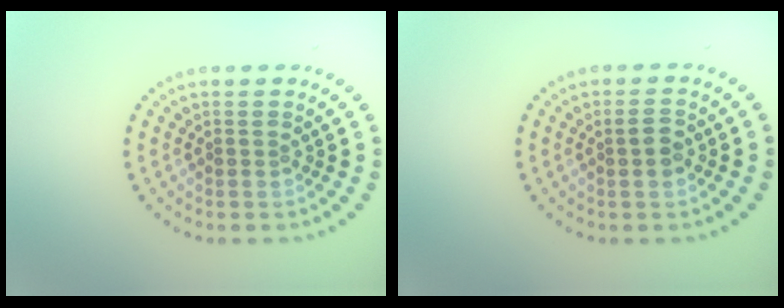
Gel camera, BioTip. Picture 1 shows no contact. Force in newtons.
{"total": 1.7, "press": 1.7, "slide": 0.2}